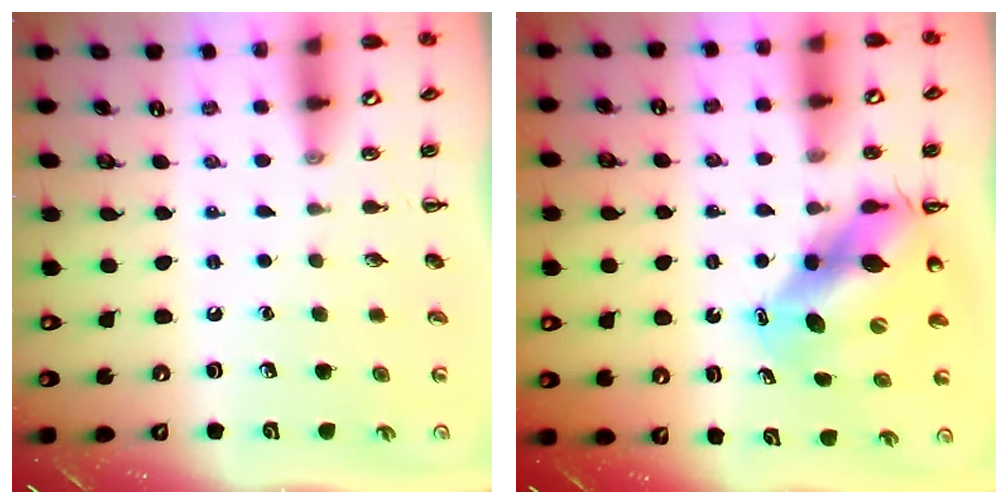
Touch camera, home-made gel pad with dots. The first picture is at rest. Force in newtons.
{"total": 11.1, "press": 10.7, "slide": 3.2}